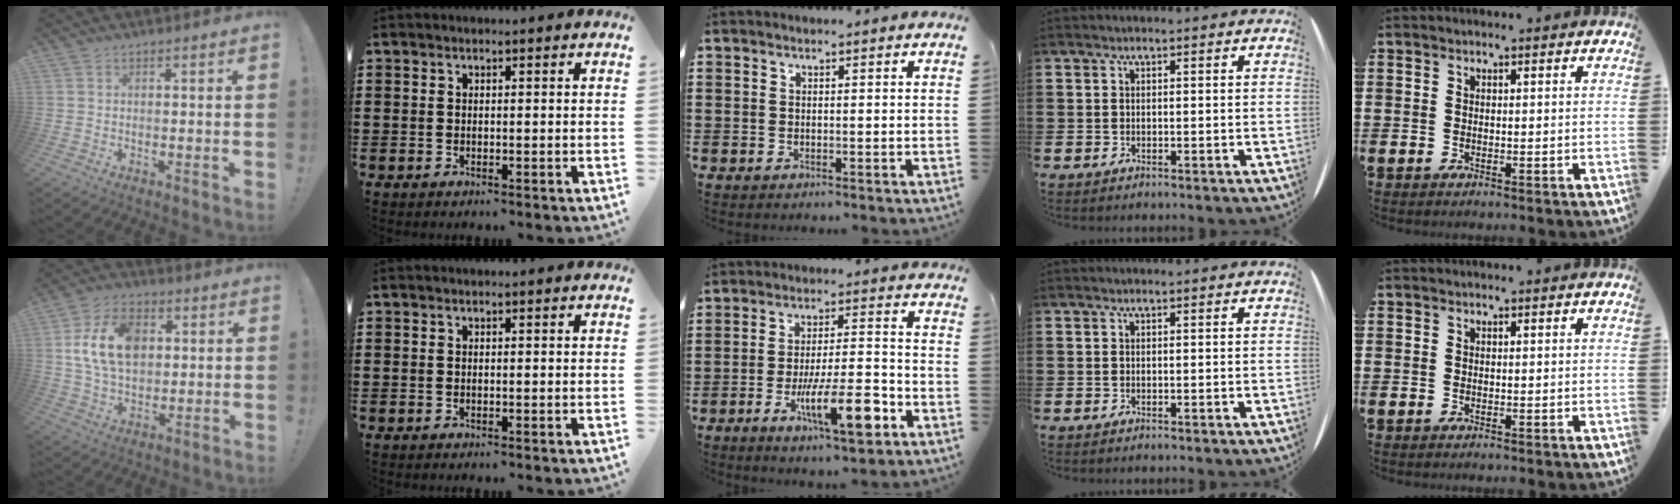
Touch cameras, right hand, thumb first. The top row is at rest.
{"thumb": {"total": 15.1, "force": [2.6, 10.6, 10.5], "torque": [-0.177, 0.002, 0.050]}, "middle": {"total": 11.5, "force": [-4.9, 2.9, 9.9], "torque": [-0.171, 0.005, -0.082]}}